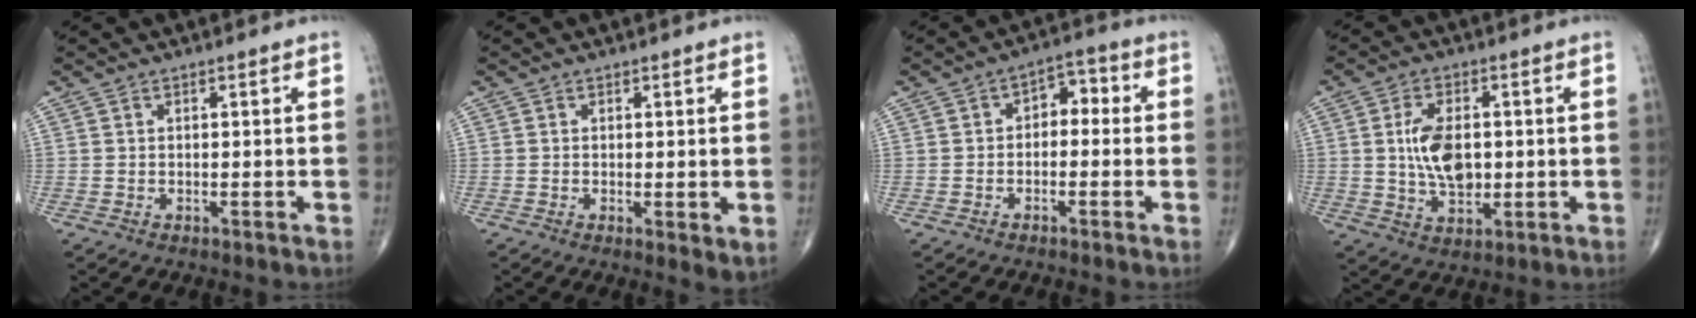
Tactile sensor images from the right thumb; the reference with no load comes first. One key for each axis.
{"total": 2.8, "fx": -0.2, "fy": 0.8, "fz": 2.7, "tx": -0.042, "ty": -0.011, "tz": -0.005}
{"total": 4.9, "fx": -0.4, "fy": 3.3, "fz": 3.5, "tx": -0.023, "ty": 0.028, "tz": -0.020}
{"total": 9.2, "fx": 0.6, "fy": 5.4, "fz": 7.4, "tx": -0.123, "ty": -0.003, "tz": 0.014}